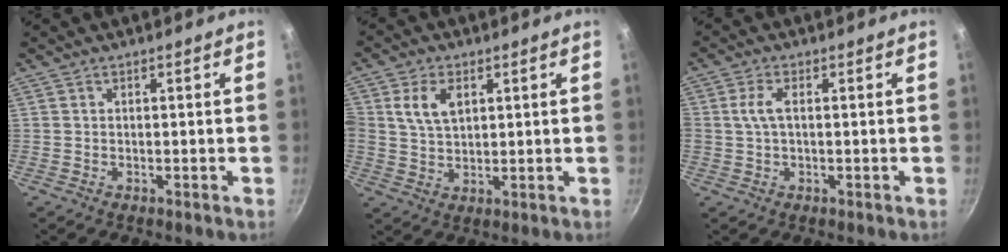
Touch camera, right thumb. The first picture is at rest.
{"total": 6.9, "force": [2.3, 4.5, 4.8], "torque": [-0.083, -0.005, 0.041]}
{"total": 5.0, "force": [1.0, 2.8, 4.0], "torque": [-0.078, 0.007, 0.018]}